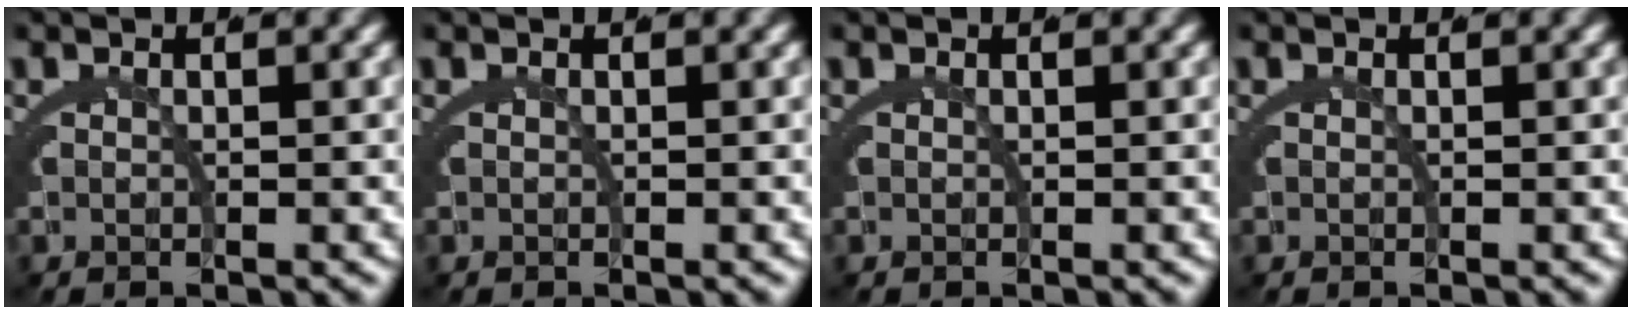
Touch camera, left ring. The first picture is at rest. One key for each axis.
{"total": 0.0}
{"total": 0.0}
{"total": 0.0}